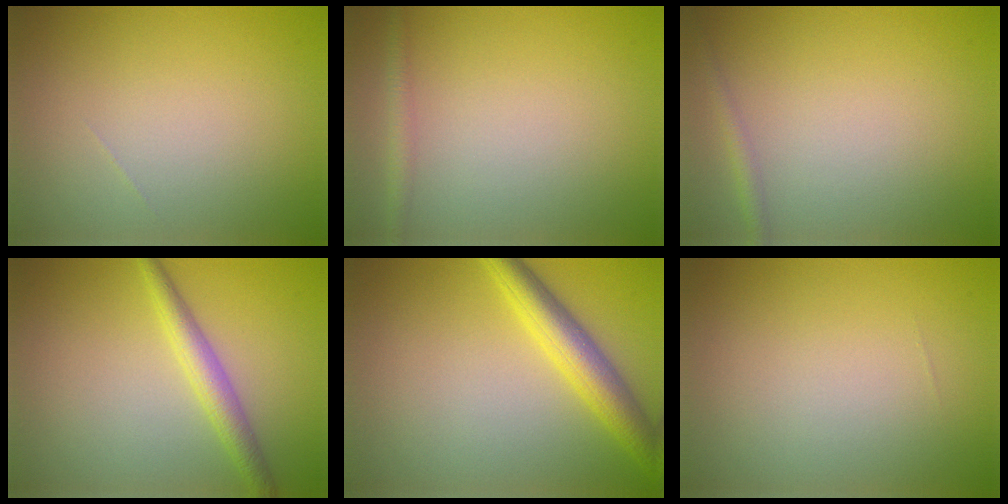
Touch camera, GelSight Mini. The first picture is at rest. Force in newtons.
{"total": 1.3, "press": 1.3, "slide": 0.1}
{"total": 1.1, "press": 1.1, "slide": 0.1}
{"total": 2.7, "press": 2.7, "slide": 0.2}
{"total": 4.6, "press": 4.5, "slide": 0.2}
{"total": 0.0}